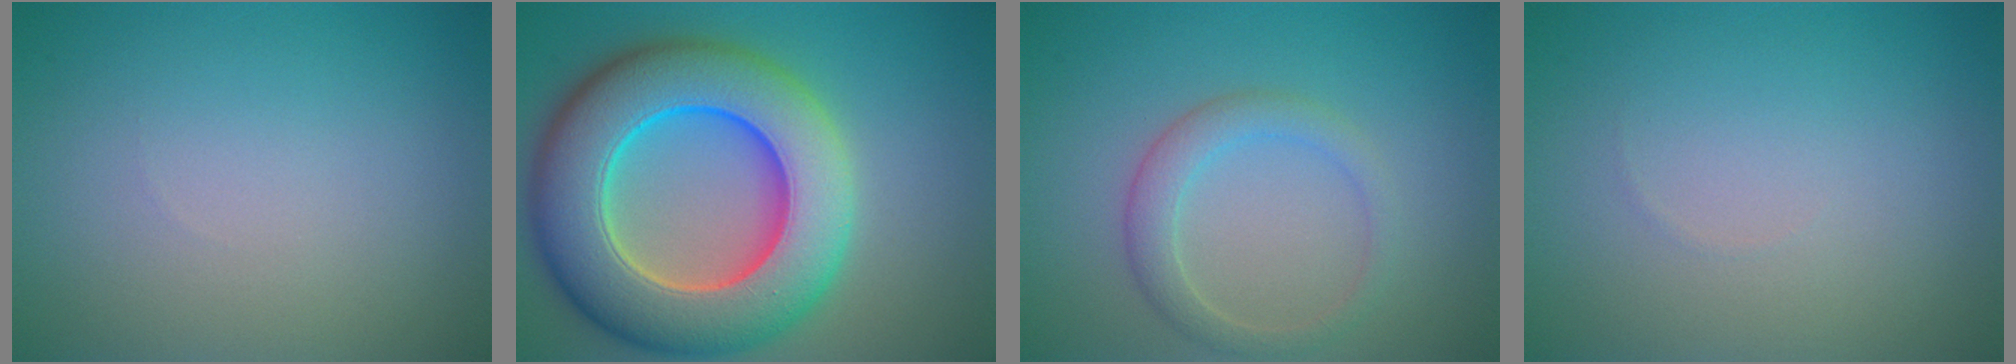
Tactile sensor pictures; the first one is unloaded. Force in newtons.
{"total": 13.3, "press": 13.1, "slide": 2.1}
{"total": 2.5, "press": 2.5, "slide": 0.0}
{"total": 0.0}